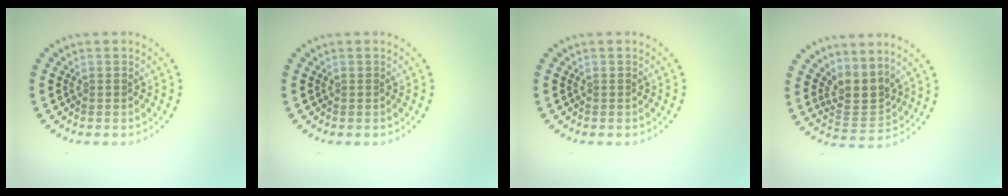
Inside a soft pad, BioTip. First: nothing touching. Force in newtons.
{"total": 0.0}
{"total": 0.0}
{"total": 3.0, "press": 2.1, "slide": 2.1}